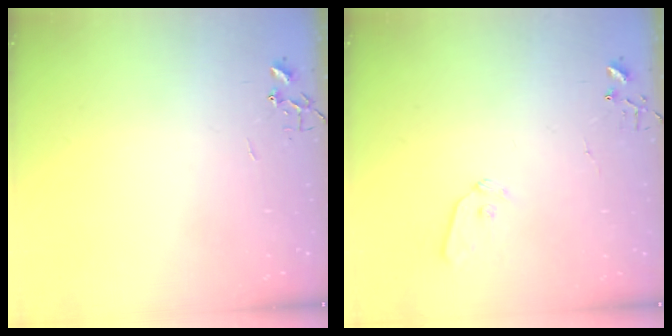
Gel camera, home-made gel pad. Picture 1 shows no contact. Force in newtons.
{"total": 6.0, "press": 5.9, "slide": 0.8}